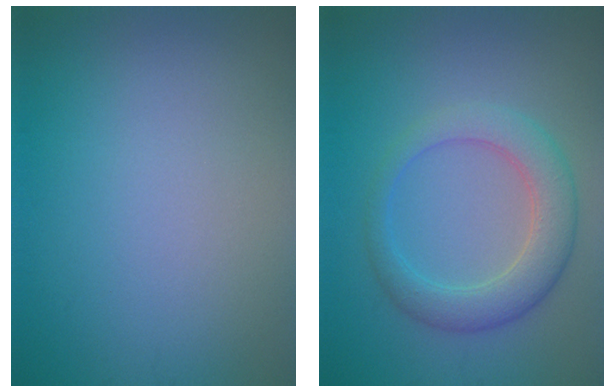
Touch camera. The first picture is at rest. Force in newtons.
{"total": 4.5, "press": 4.5, "slide": 0.2}